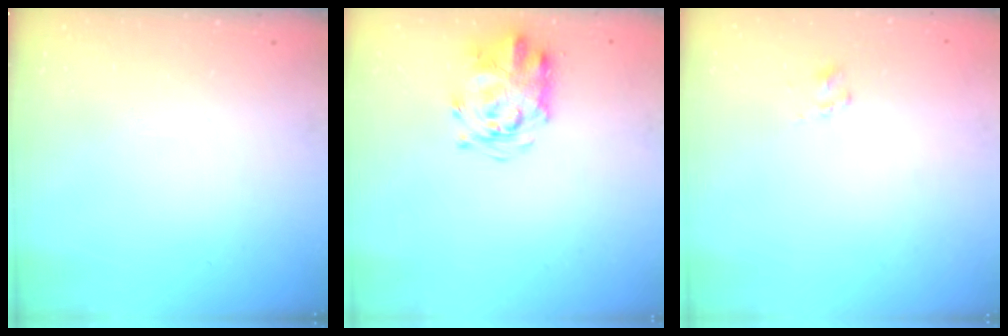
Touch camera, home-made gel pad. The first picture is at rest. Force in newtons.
{"total": 4.1, "press": 4.0, "slide": 1.0}
{"total": 2.3, "press": 2.1, "slide": 0.8}